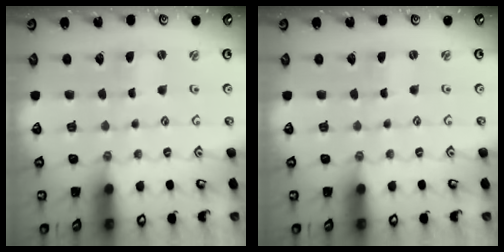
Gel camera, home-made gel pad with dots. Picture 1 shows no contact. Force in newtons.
{"total": 0.0}